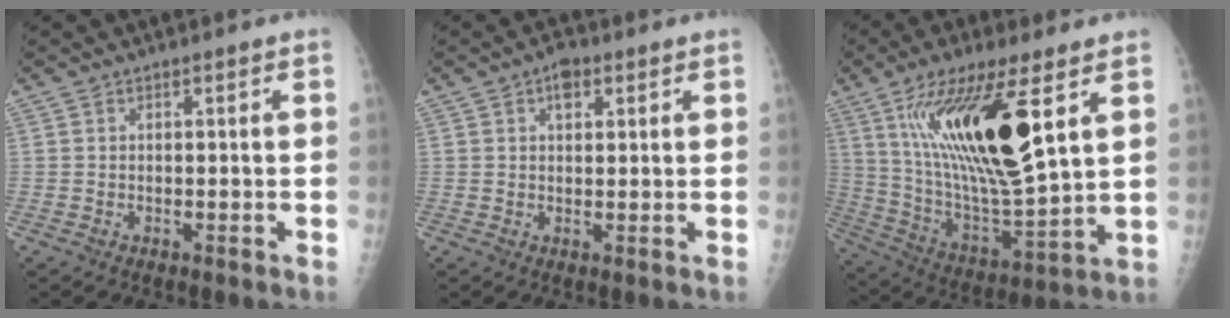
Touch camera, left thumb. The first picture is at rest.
{"total": 3.4, "force": [1.5, 2.1, 2.1], "torque": [-0.019, -0.001, 0.019]}
{"total": 23.2, "force": [8.6, 6.5, 20.6], "torque": [-0.374, -0.045, 0.160]}